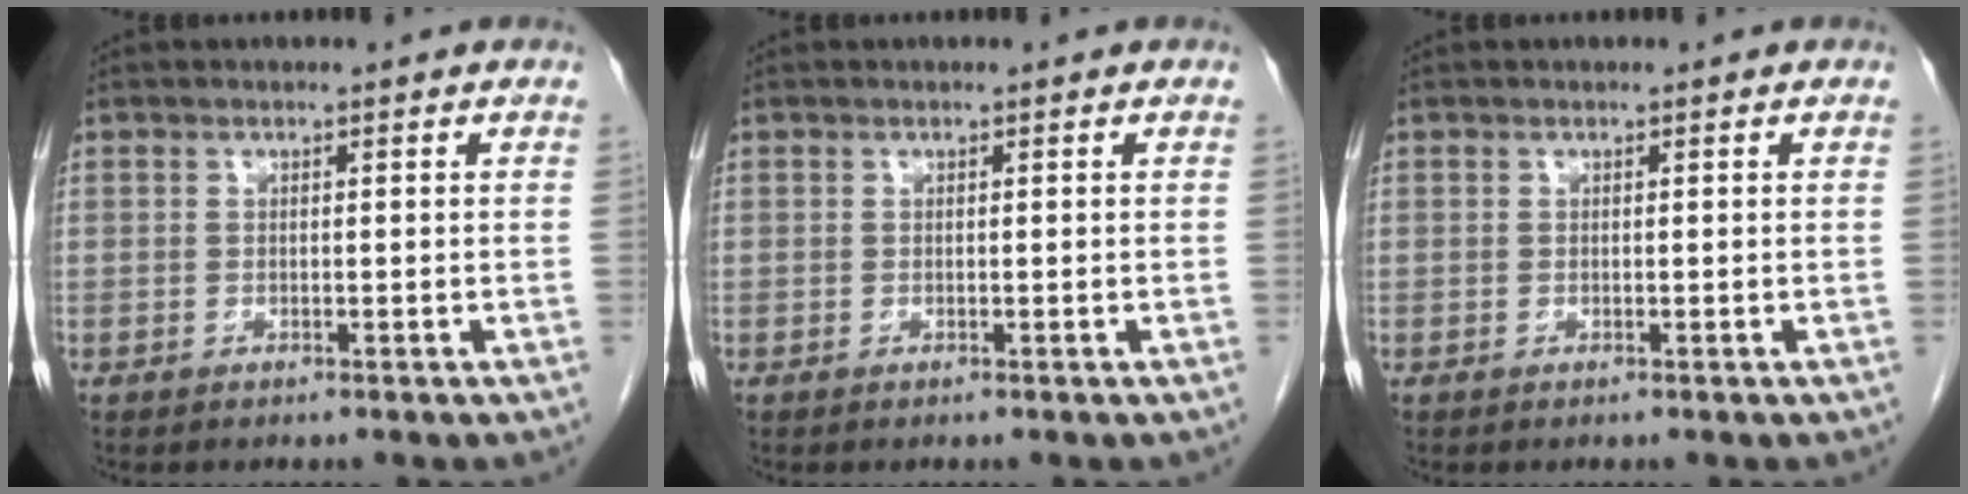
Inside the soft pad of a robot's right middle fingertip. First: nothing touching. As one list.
[{"total": 0.0}, {"total": 0.0}]